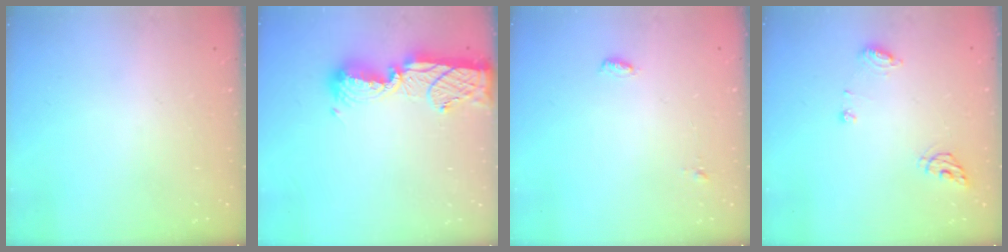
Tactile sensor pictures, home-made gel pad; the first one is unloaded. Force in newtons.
{"total": 13.4, "press": 13.3, "slide": 1.0}
{"total": 5.0, "press": 4.1, "slide": 2.8}
{"total": 7.2, "press": 7.2, "slide": 0.8}